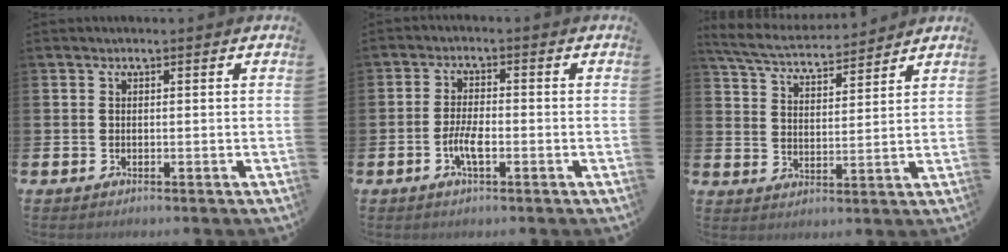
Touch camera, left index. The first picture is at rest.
{"total": 3.5, "force": [-1.2, 1.1, 3.1], "torque": [-0.072, 0.002, -0.026]}
{"total": 5.6, "force": [5.3, 0.9, 1.3], "torque": [-0.051, -0.031, 0.093]}